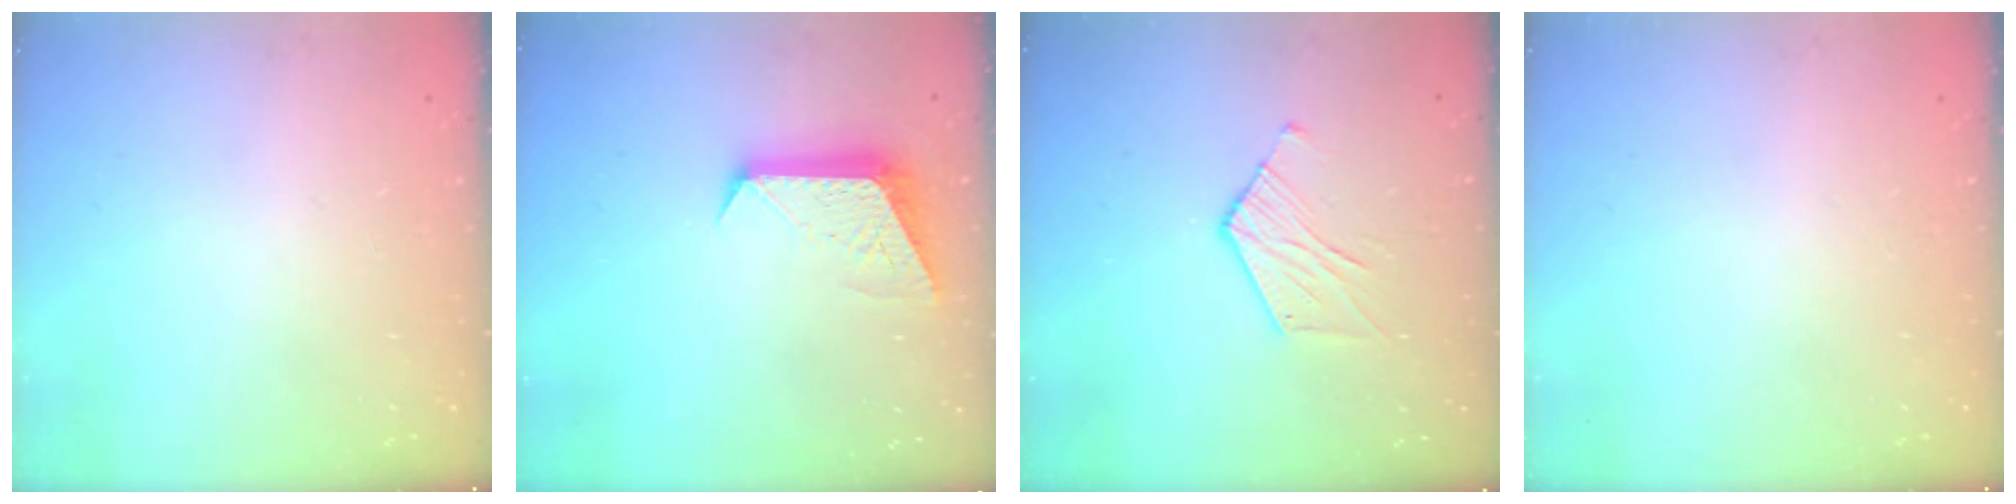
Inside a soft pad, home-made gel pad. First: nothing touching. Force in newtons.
{"total": 9.6, "press": 9.6, "slide": 0.5}
{"total": 6.5, "press": 6.5, "slide": 0.3}
{"total": 0.0}